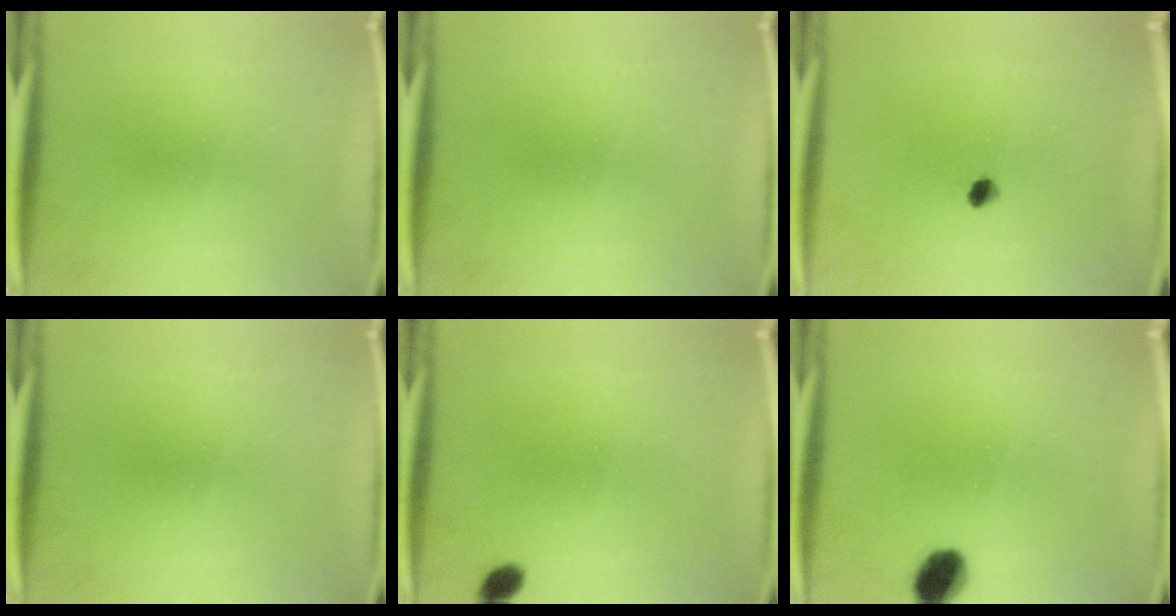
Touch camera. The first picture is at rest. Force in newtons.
{"total": 0.0}
{"total": 1.9}
{"total": 0.0}
{"total": 2.3}
{"total": 6.4}